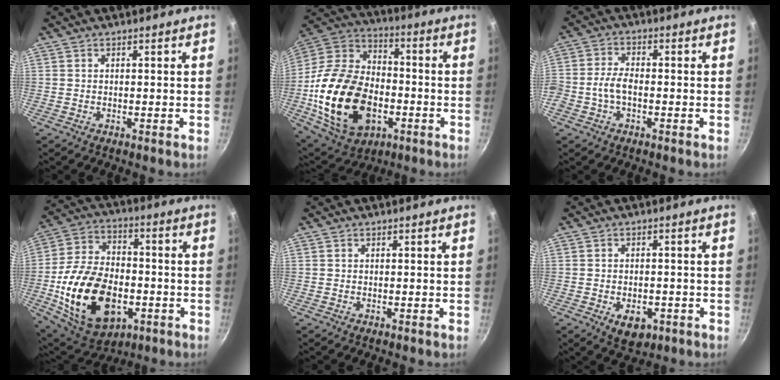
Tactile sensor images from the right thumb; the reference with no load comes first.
{"total": 26.3, "force": [-6.1, 17.5, 18.7], "torque": [-0.334, 0.032, -0.103]}
{"total": 4.6, "force": [-1.5, 2.8, 3.3], "torque": [-0.065, 0.023, -0.036]}
{"total": 23.9, "force": [-5.7, 15.2, 17.5], "torque": [-0.308, 0.026, -0.086]}
{"total": 0.0}
{"total": 6.1, "force": [-2.3, 3.9, 4.0], "torque": [-0.042, 0.006, -0.024]}